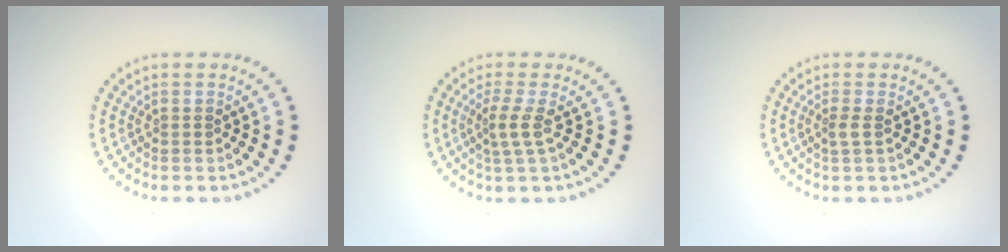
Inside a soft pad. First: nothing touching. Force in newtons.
{"total": 2.2, "press": 1.6, "slide": 1.5}
{"total": 1.1, "press": 0.8, "slide": 0.7}